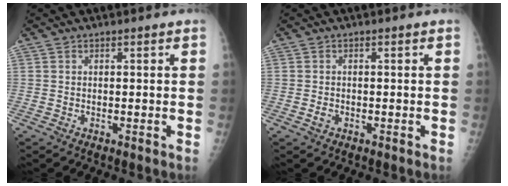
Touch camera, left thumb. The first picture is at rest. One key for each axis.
{"total": 1.3, "fx": -0.5, "fy": 1.0, "fz": 0.7, "tx": -0.011, "ty": 0.001, "tz": -0.010}